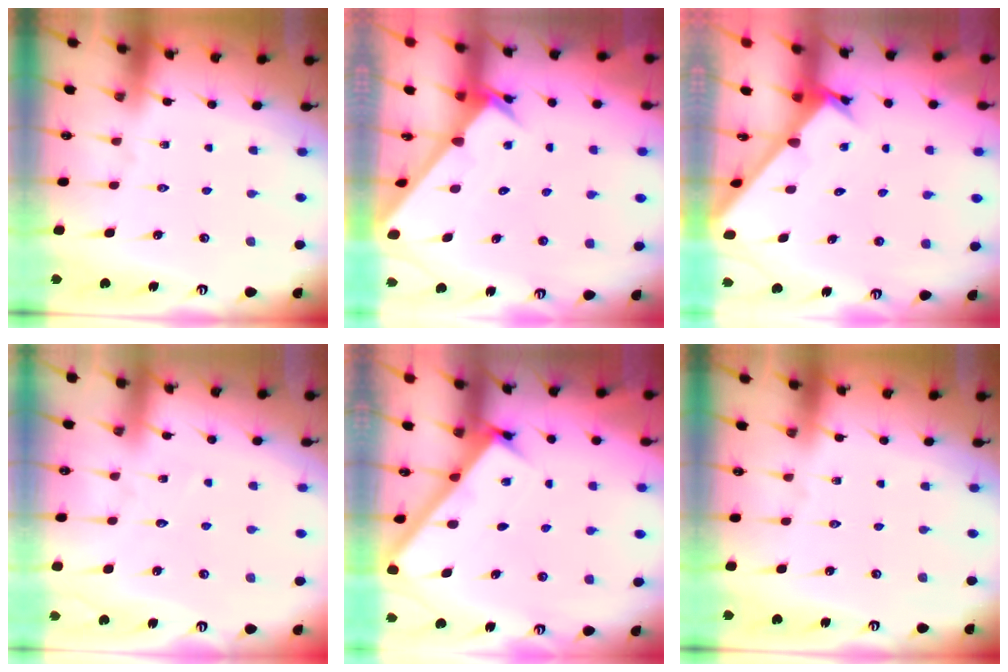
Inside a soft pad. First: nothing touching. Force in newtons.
{"total": 2.9, "press": 2.9, "slide": 0.1}
{"total": 2.2, "press": 2.2, "slide": 0.1}
{"total": 2.6, "press": 2.6, "slide": 0.3}
{"total": 2.9, "press": 2.9, "slide": 0.2}
{"total": 0.0}